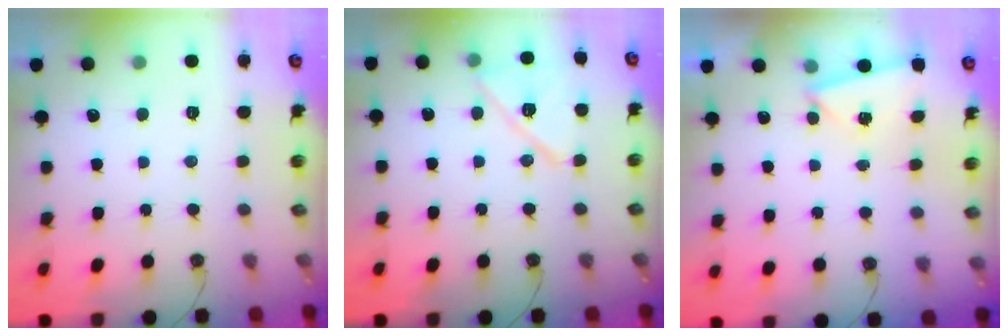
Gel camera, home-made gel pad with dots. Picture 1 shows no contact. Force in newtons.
{"total": 12.9, "press": 12.9, "slide": 0.4}
{"total": 2.8, "press": 1.5, "slide": 2.3}